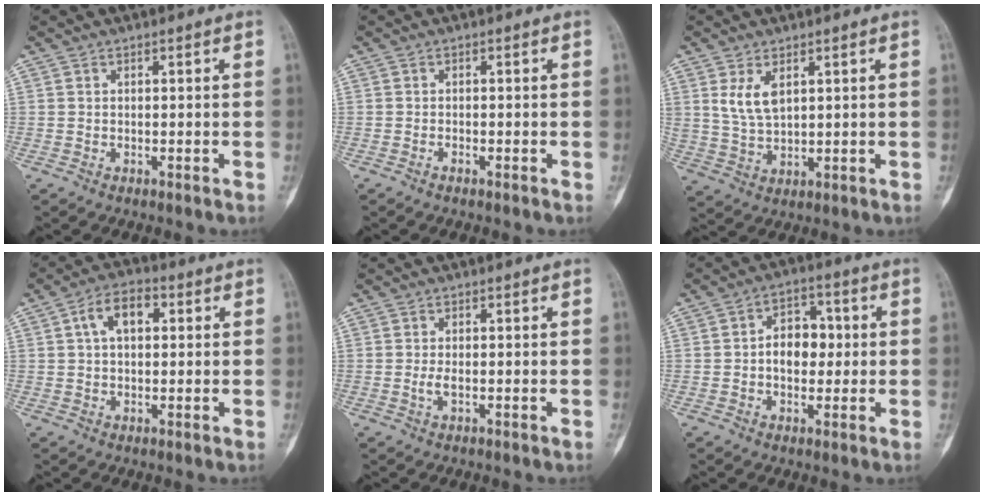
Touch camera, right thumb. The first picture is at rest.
{"total": 0.6, "force": [-0.5, 0.2, 0.3], "torque": [-0.007, 0.001, -0.009]}
{"total": 5.8, "force": [2.4, 3.1, 4.3], "torque": [-0.081, -0.013, 0.057]}
{"total": 7.2, "force": [1.8, 4.3, 5.5], "torque": [-0.089, 0.016, 0.024]}
{"total": 1.5, "force": [-0.3, 0.5, 1.3], "torque": [-0.033, -0.003, -0.005]}
{"total": 7.9, "force": [0.2, 5.6, 5.7], "torque": [-0.058, 0.020, -0.004]}